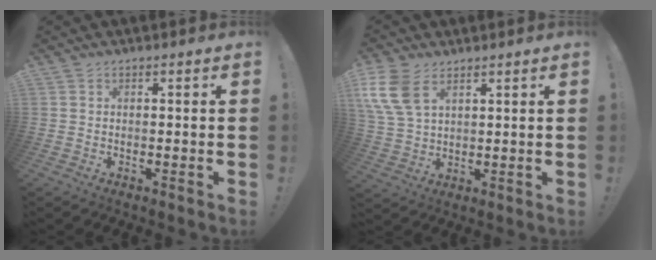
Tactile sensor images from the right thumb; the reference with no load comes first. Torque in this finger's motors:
{"motor_torque": [0.73, 0.63, 0.51, -0.21, 0.05]}